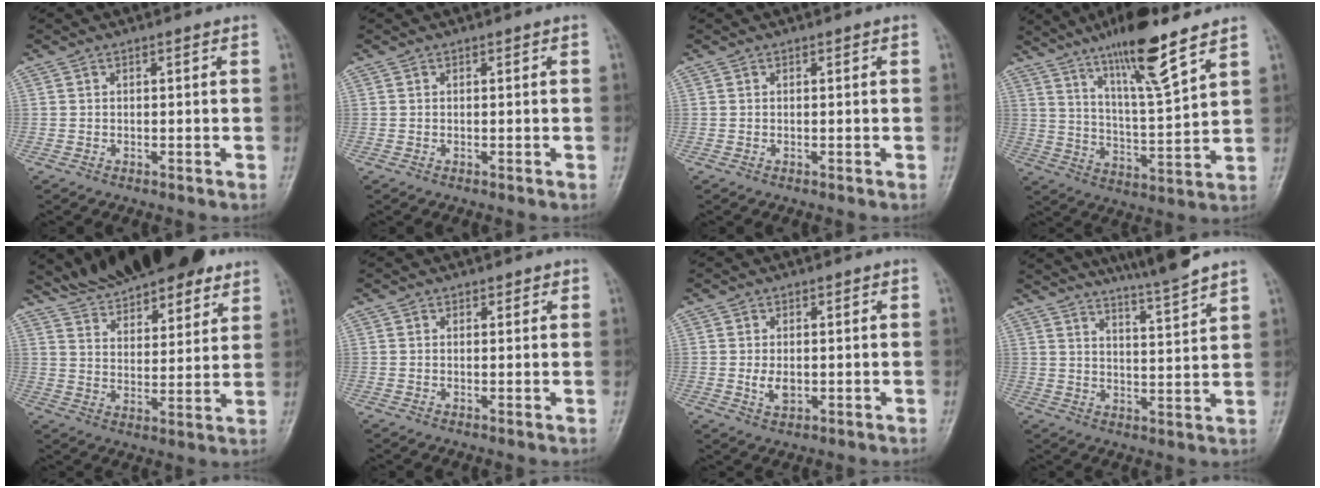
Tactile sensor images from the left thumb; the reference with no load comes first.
{"total": 0.0}
{"total": 0.0}
{"total": 14.3, "force": [9.9, 1.7, 10.2], "torque": [-0.171, -0.059, 0.175]}
{"total": 16.6, "force": [13.4, 5.8, 7.9], "torque": [-0.083, -0.052, 0.215]}
{"total": 1.3, "force": [0.9, 0.9, 0.3], "torque": [0.013, -0.005, 0.008]}
{"total": 3.2, "force": [-0.1, 2.1, 2.4], "torque": [-0.035, -0.006, 0.002]}
{"total": 10.9, "force": [9.6, -0.4, 5.1], "torque": [-0.065, -0.054, 0.146]}